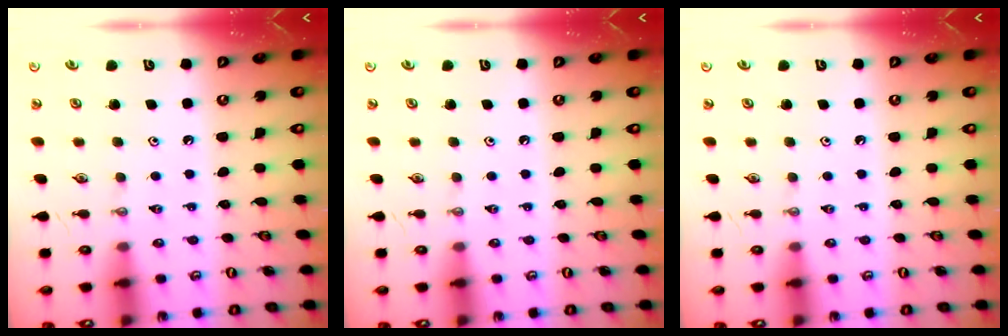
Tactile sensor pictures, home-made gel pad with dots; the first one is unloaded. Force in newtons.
{"total": 0.0}
{"total": 0.0}